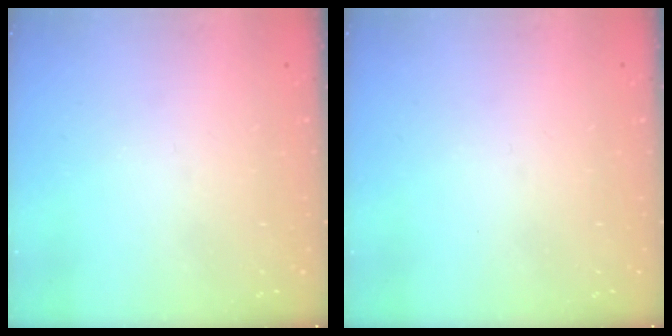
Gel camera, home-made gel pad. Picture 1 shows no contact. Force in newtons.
{"total": 0.0}